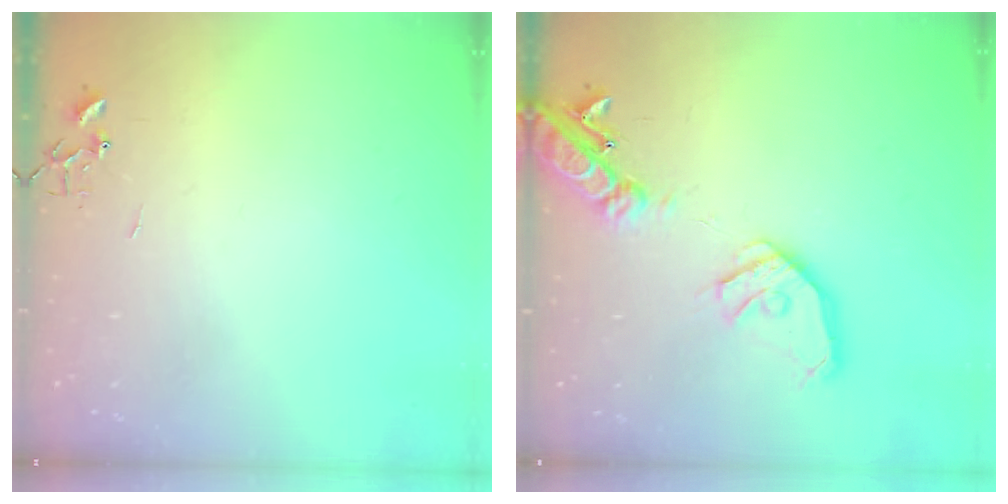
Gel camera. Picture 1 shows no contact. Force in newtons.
{"total": 18.8, "press": 18.6, "slide": 3.0}